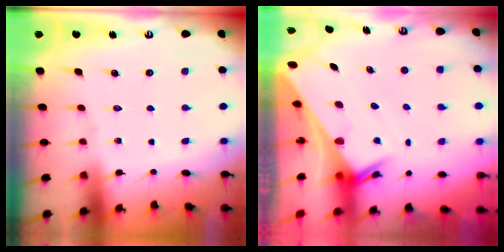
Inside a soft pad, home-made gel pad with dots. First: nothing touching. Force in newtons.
{"total": 4.0, "press": 4.0, "slide": 0.3}